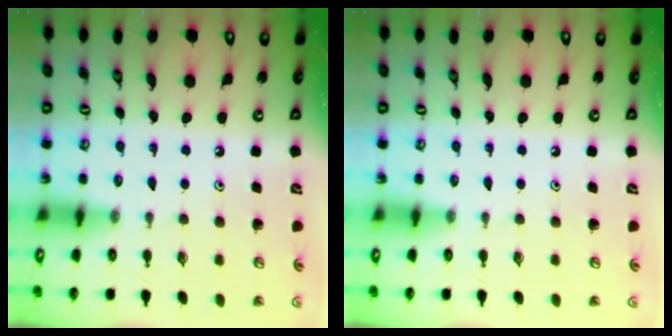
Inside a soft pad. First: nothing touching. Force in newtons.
{"total": 0.0}